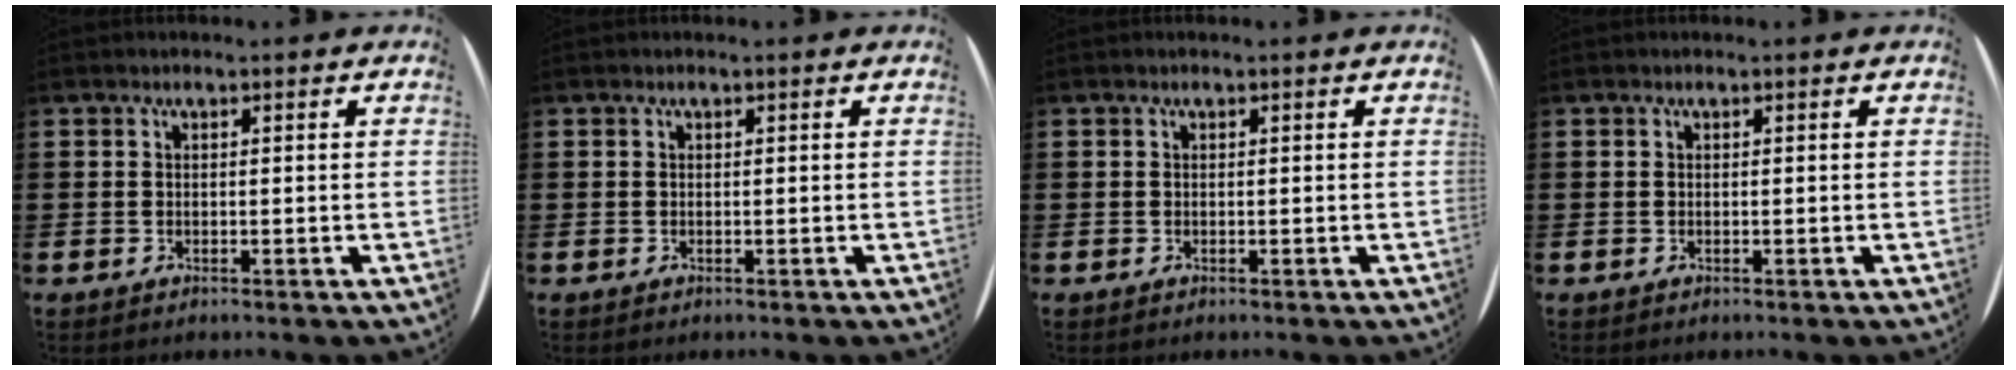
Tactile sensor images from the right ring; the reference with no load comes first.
{"total": 0.0}
{"total": 0.0}
{"total": 0.0}